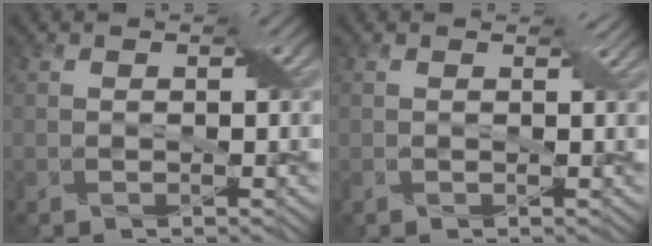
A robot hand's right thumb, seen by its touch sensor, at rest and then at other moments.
{"total": 0.6, "force": [0.5, 0.1, 0.2], "torque": [-0.007, -0.003, 0.011]}